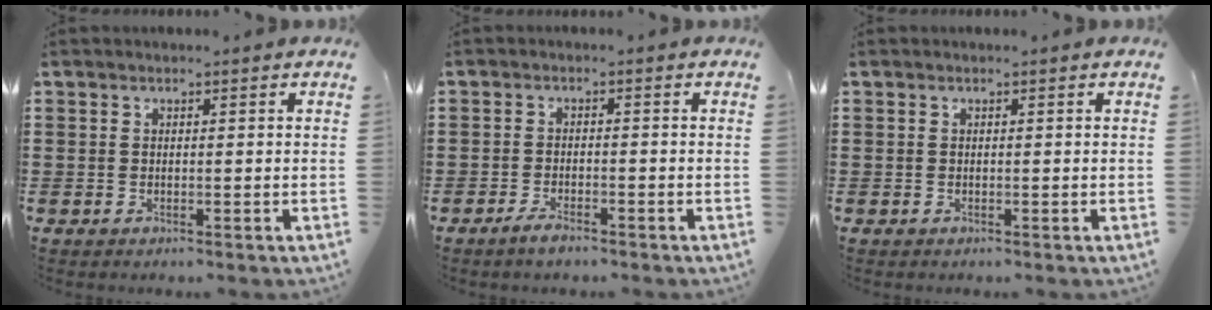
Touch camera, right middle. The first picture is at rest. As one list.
[{"total": 2.1, "force": [-1.7, 0.5, 1.1], "torque": [-0.027, -0.004, -0.035]}, {"total": 0.0}]